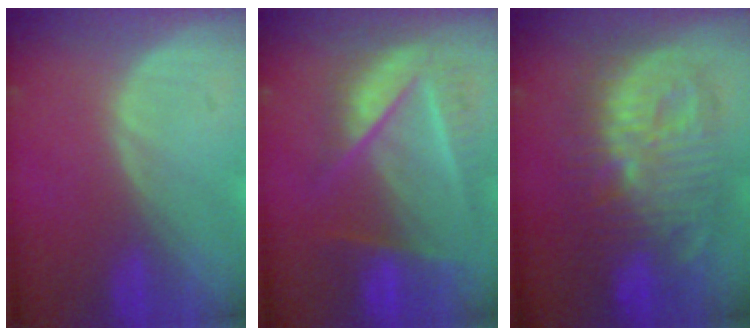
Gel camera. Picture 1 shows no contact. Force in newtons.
{"total": 9.0, "press": 8.1, "slide": 3.8}
{"total": 12.4, "press": 12.3, "slide": 1.0}